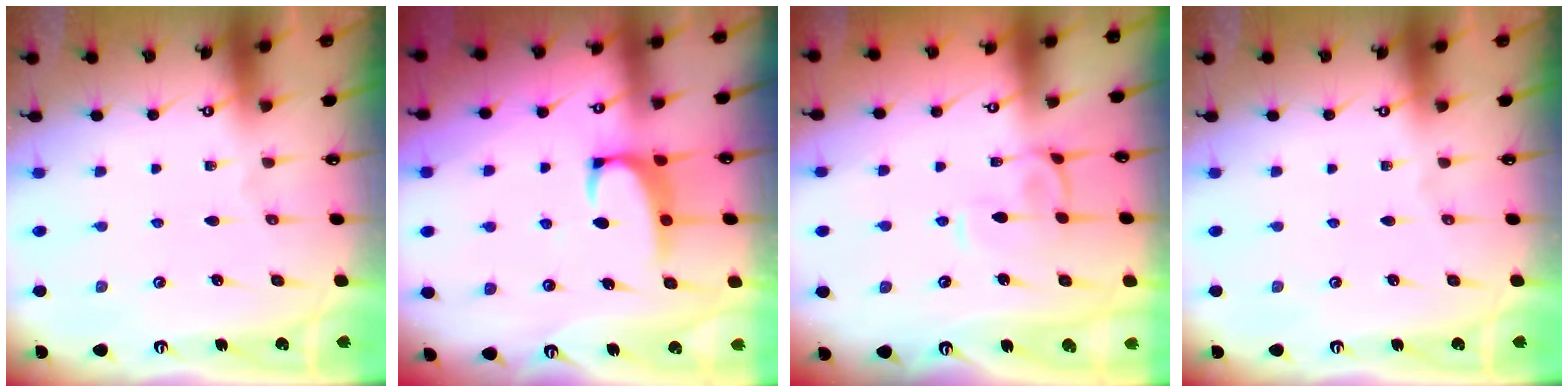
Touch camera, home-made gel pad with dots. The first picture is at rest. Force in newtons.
{"total": 2.4, "press": 2.3, "slide": 0.7}
{"total": 0.9, "press": 0.6, "slide": 0.7}
{"total": 0.0}